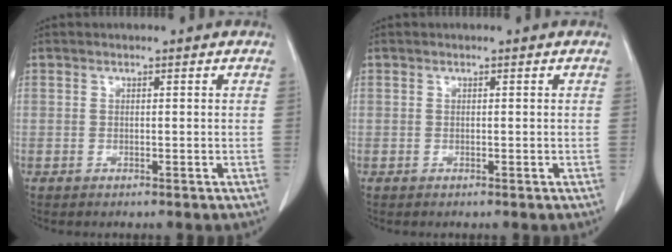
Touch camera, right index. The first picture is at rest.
{"total": 0.0}